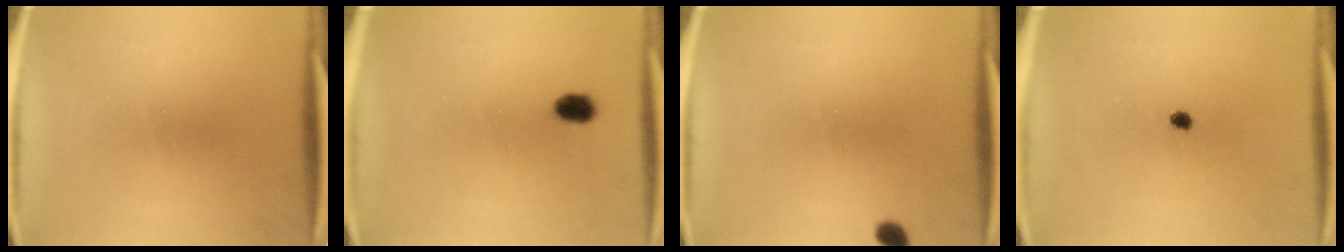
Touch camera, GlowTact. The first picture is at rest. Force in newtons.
{"total": 2.6}
{"total": 1.7}
{"total": 1.2}